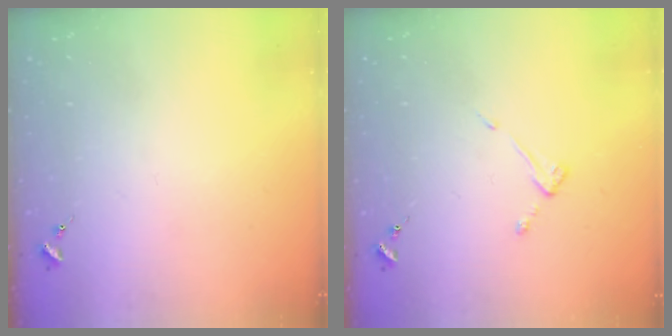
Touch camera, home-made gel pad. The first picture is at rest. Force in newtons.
{"total": 3.9, "press": 3.9, "slide": 0.3}